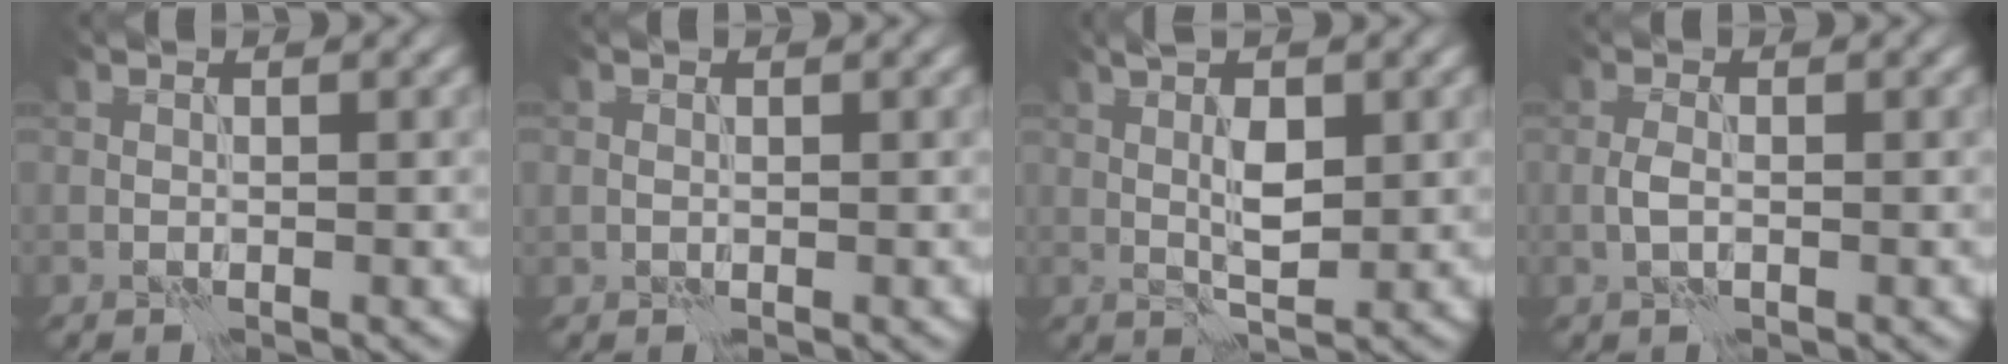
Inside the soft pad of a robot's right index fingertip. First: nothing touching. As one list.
[{"total": 0.5, "force": [0.4, 0.3, -0.1], "torque": [0.003, -0.001, 0.008]}, {"total": 3.6, "force": [0.8, 1.2, 3.3], "torque": [-0.062, 0.002, 0.017]}, {"total": 1.4, "force": [-0.4, 0.6, 1.1], "torque": [-0.024, 0.001, -0.011]}]